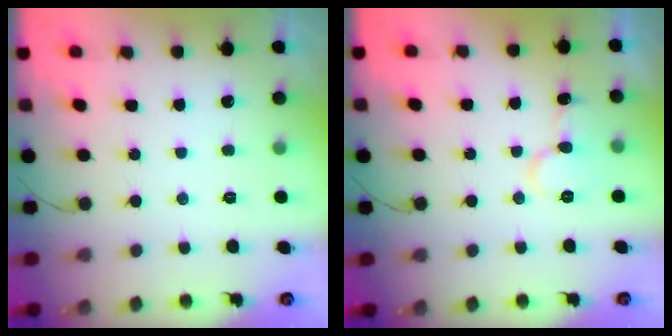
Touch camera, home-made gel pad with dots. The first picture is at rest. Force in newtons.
{"total": 7.9, "press": 7.9, "slide": 0.8}